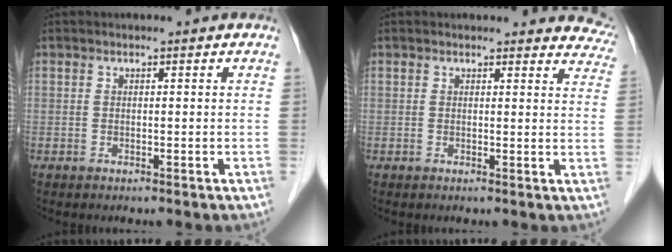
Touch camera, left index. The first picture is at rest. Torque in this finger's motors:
{"motor_torque": [0.85, -1.00, 0.13, 0.00]}